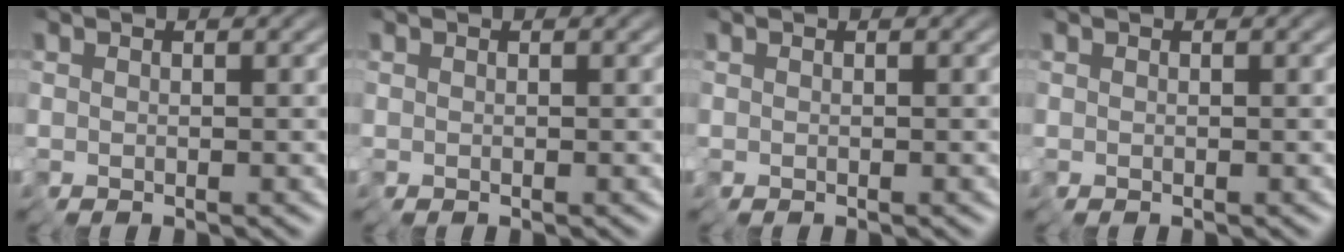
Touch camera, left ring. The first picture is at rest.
{"total": 0.0}
{"total": 0.0}
{"total": 0.0}